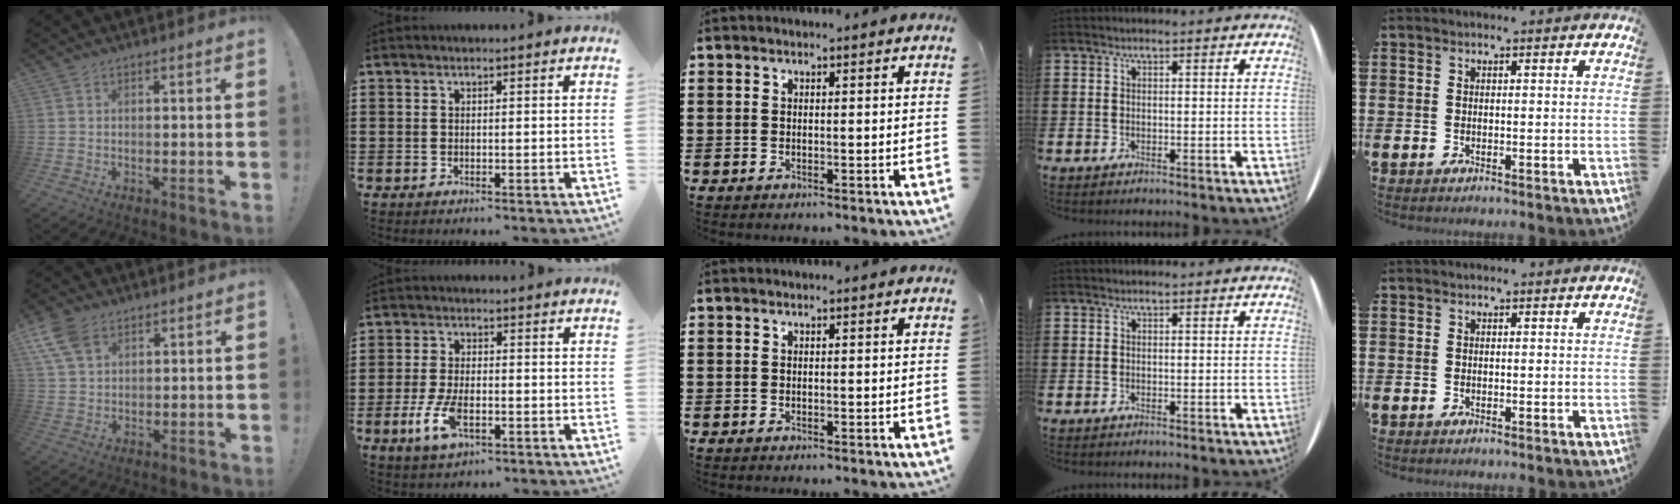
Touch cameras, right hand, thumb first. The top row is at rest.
{"thumb": {"total": 8.7, "force": [4.5, 5.4, 5.2], "torque": [-0.100, -0.008, 0.089]}, "index": {"total": 6.2, "force": [-2.2, 2.8, 5.1], "torque": [-0.117, -0.007, -0.044]}}